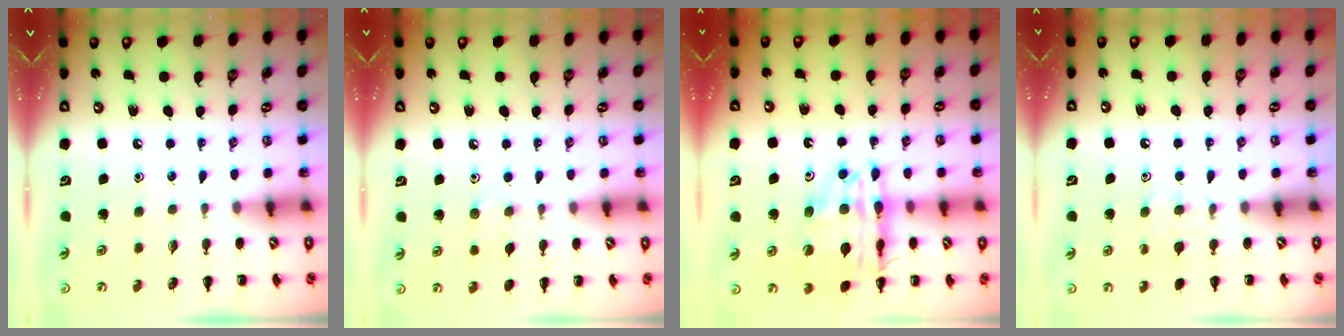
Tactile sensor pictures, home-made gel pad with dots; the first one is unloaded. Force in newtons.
{"total": 5.4, "press": 5.3, "slide": 1.3}
{"total": 16.0, "press": 15.7, "slide": 3.0}
{"total": 5.7, "press": 5.4, "slide": 2.0}